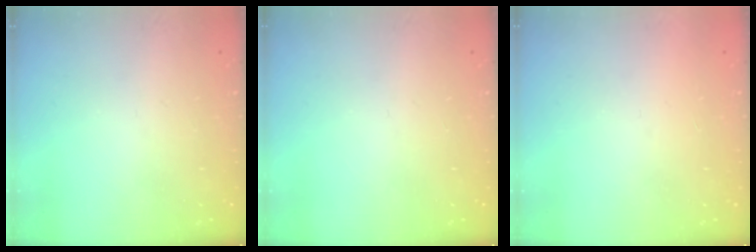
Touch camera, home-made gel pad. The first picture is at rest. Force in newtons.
{"total": 0.0}
{"total": 1.5, "press": 1.5, "slide": 0.1}